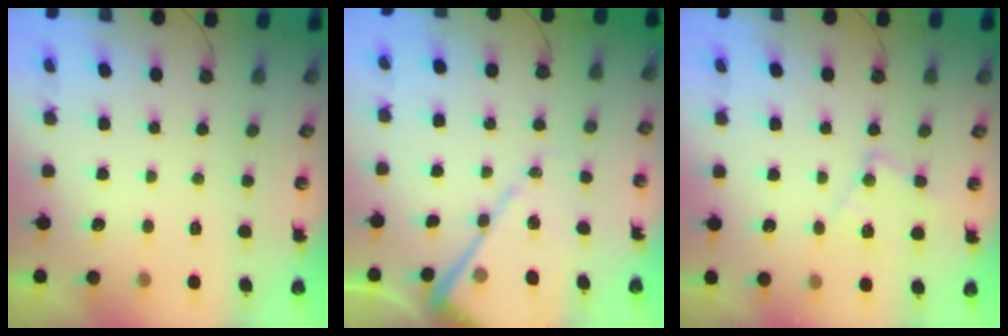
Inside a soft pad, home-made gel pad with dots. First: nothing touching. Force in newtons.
{"total": 13.0, "press": 12.9, "slide": 1.2}
{"total": 10.3, "press": 10.2, "slide": 0.8}